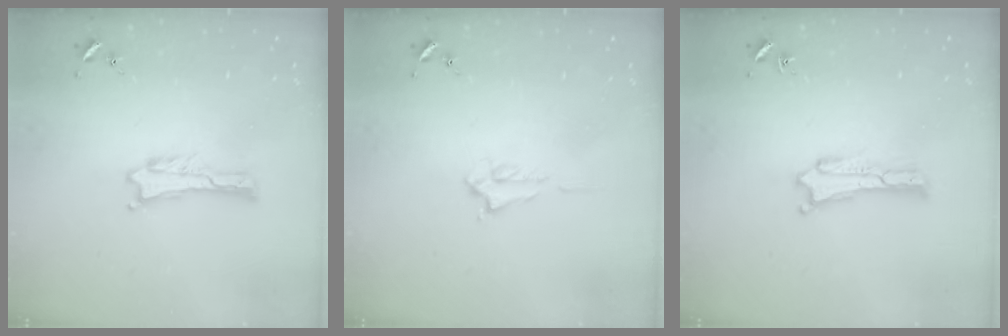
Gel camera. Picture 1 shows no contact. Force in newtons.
{"total": 0.7, "press": 0.6, "slide": 0.2}
{"total": 0.0}